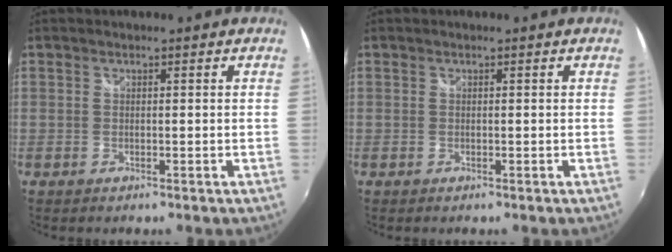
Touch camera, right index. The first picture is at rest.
{"total": 0.0}